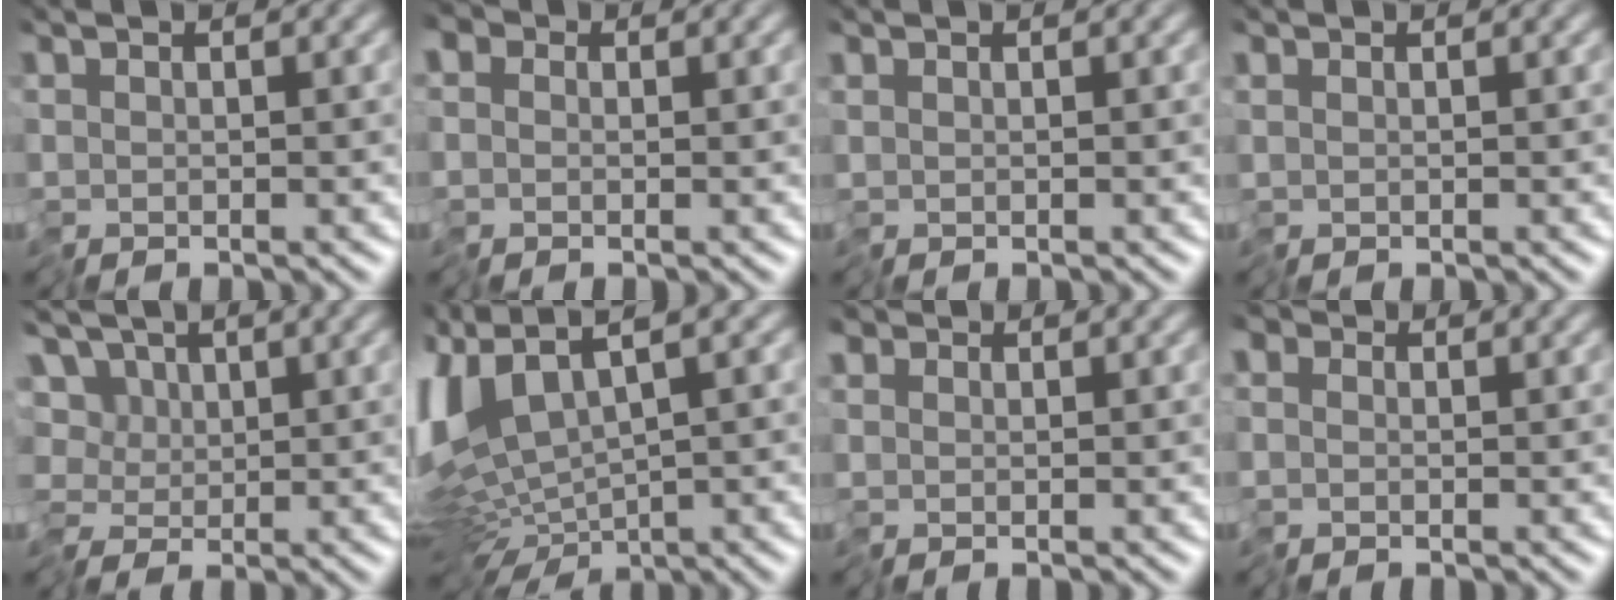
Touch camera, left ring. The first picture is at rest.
{"total": 3.8, "force": [0.1, 3.3, 1.9], "torque": [-0.041, 0.008, -0.009]}
{"total": 0.0}
{"total": 0.0}
{"total": 4.4, "force": [0.0, 3.4, 2.8], "torque": [-0.042, 0.019, -0.020]}
{"total": 8.9, "force": [0.3, 3.7, 8.1], "torque": [-0.185, -0.006, 0.028]}
{"total": 0.6, "force": [-0.1, 0.6, -0.1], "torque": [0.002, 0.001, -0.004]}
{"total": 2.1, "force": [-0.2, 2.0, 0.8], "torque": [-0.020, 0.003, -0.010]}